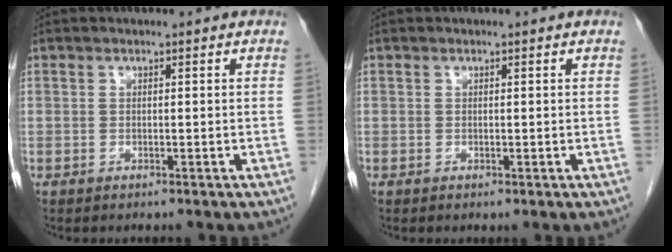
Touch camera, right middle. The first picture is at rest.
{"total": 0.0}